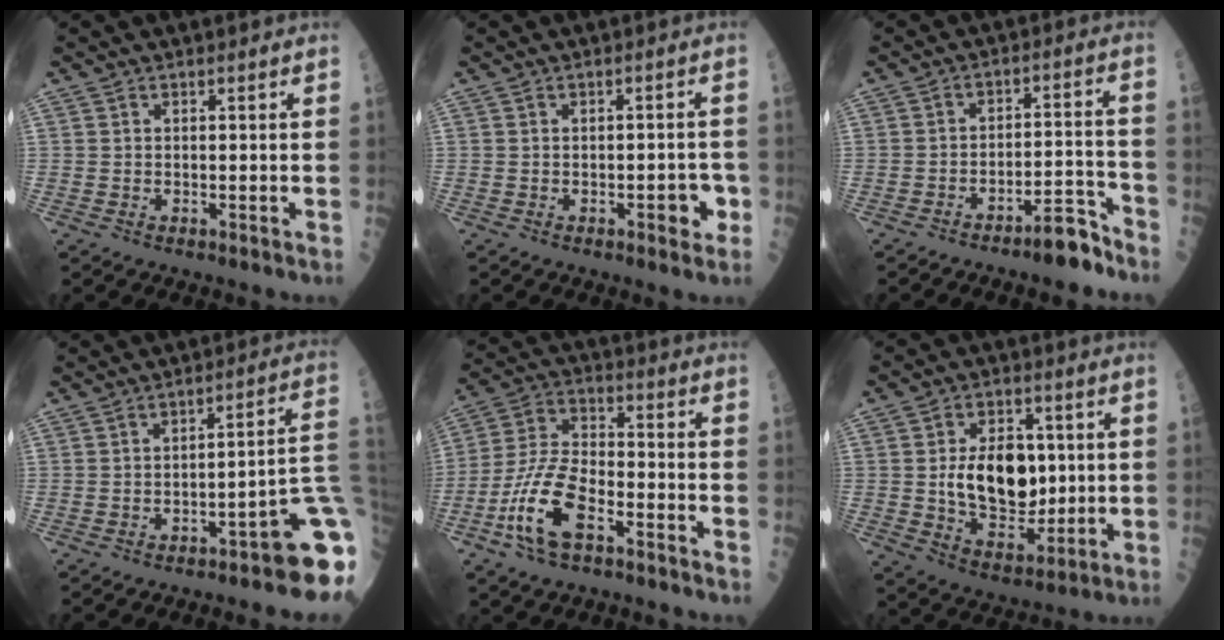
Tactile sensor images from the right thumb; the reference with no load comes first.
{"total": 4.1, "force": [-1.4, 1.7, 3.5], "torque": [-0.033, 0.010, -0.013]}
{"total": 7.5, "force": [-5.6, 2.0, 4.6], "torque": [-0.062, 0.052, -0.085]}
{"total": 12.6, "force": [-5.8, 2.1, 11.0], "torque": [-0.089, 0.060, -0.078]}
{"total": 13.4, "force": [-6.2, 5.7, 10.3], "torque": [-0.217, 0.037, -0.120]}
{"total": 14.2, "force": [1.1, 9.1, 10.9], "torque": [-0.128, -0.010, 0.029]}